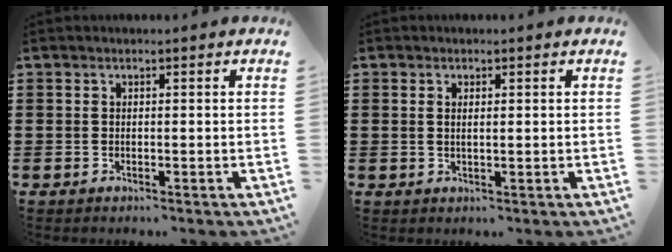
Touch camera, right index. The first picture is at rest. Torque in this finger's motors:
{"motor_torque": [-0.29, 0.58, -0.02, -0.01]}